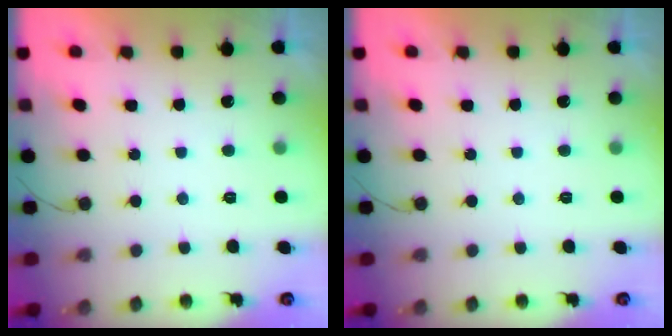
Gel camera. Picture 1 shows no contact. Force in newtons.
{"total": 0.0}